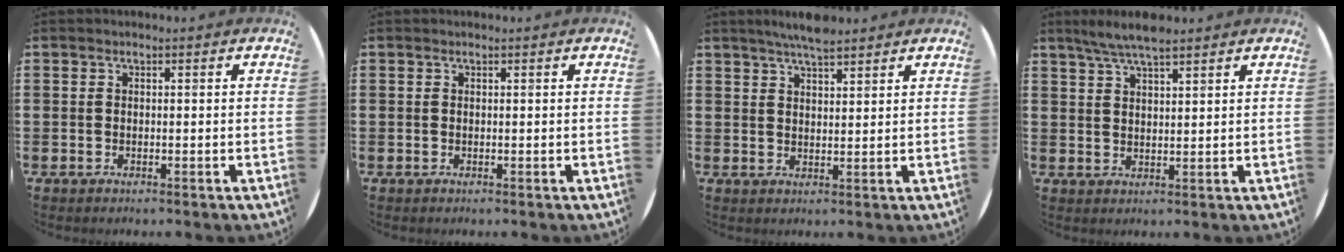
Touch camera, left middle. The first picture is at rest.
{"total": 0.0}
{"total": 4.1, "force": [3.8, 0.5, 1.5], "torque": [-0.038, -0.008, 0.068]}
{"total": 4.9, "force": [4.2, 0.6, 2.4], "torque": [-0.056, -0.004, 0.076]}